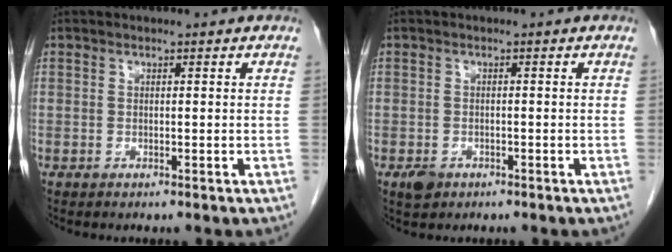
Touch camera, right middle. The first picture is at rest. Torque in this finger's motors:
{"motor_torque": [0.64, -0.15, 0.00, 0.00]}